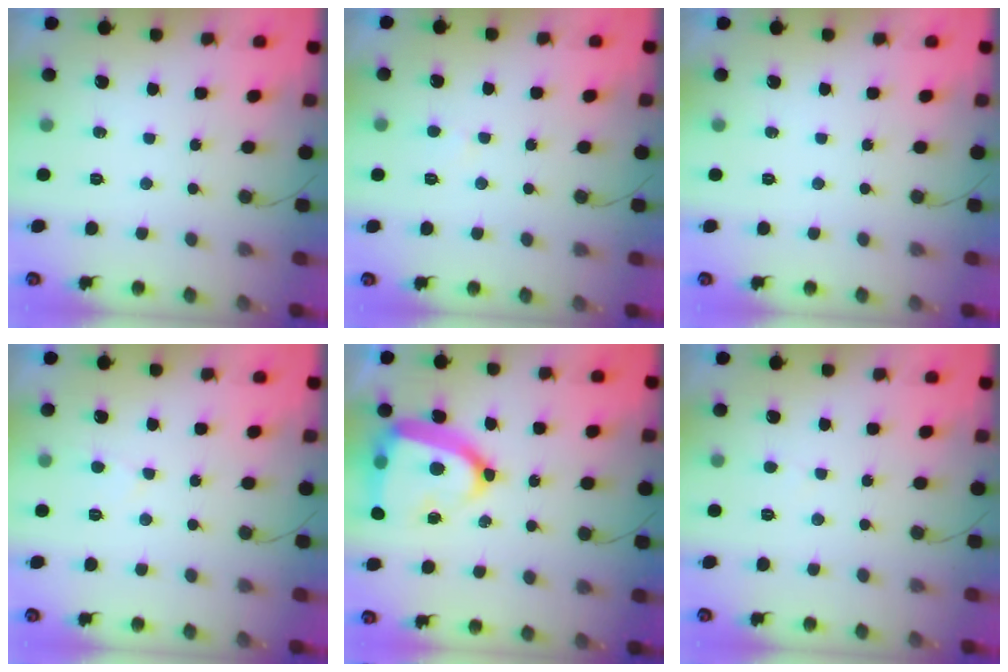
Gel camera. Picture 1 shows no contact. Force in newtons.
{"total": 3.5, "press": 3.5, "slide": 0.3}
{"total": 0.0}
{"total": 2.6, "press": 2.5, "slide": 0.3}
{"total": 18.8, "press": 18.8, "slide": 1.5}
{"total": 2.1, "press": 2.1, "slide": 0.1}